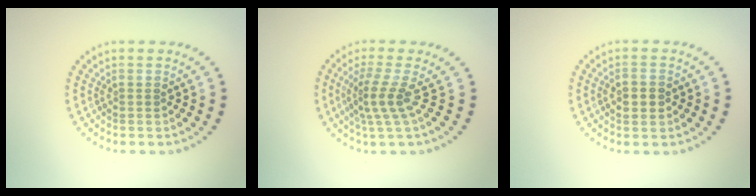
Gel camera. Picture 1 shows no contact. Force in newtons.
{"total": 2.7, "press": 1.9, "slide": 2.0}
{"total": 2.7, "press": 2.7, "slide": 0.2}